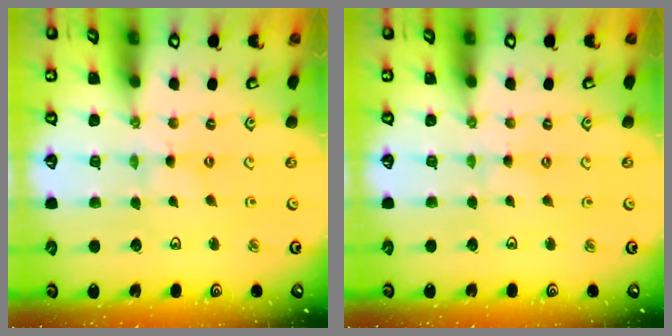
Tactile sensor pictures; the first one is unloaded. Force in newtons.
{"total": 1.3, "press": 1.2, "slide": 0.3}